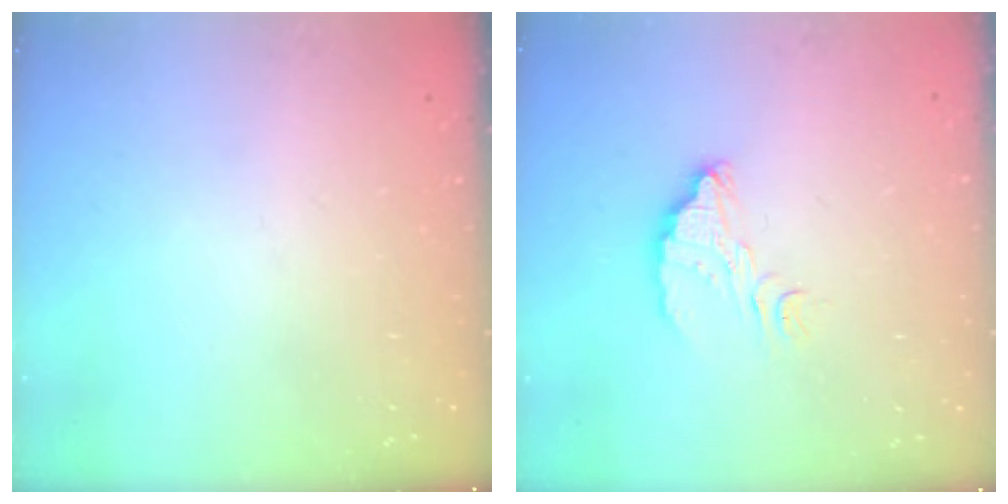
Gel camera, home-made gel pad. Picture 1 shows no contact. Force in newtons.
{"total": 6.2, "press": 6.2, "slide": 0.4}